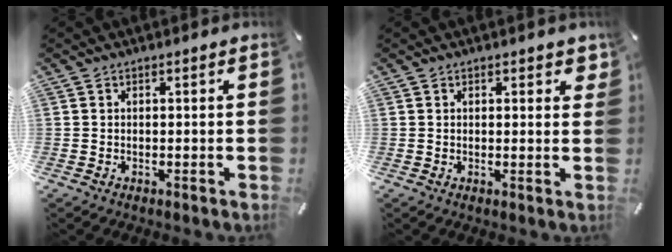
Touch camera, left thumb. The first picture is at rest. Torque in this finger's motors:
{"motor_torque": [0.06, -0.31, 0.06, 0.27, 0.08]}